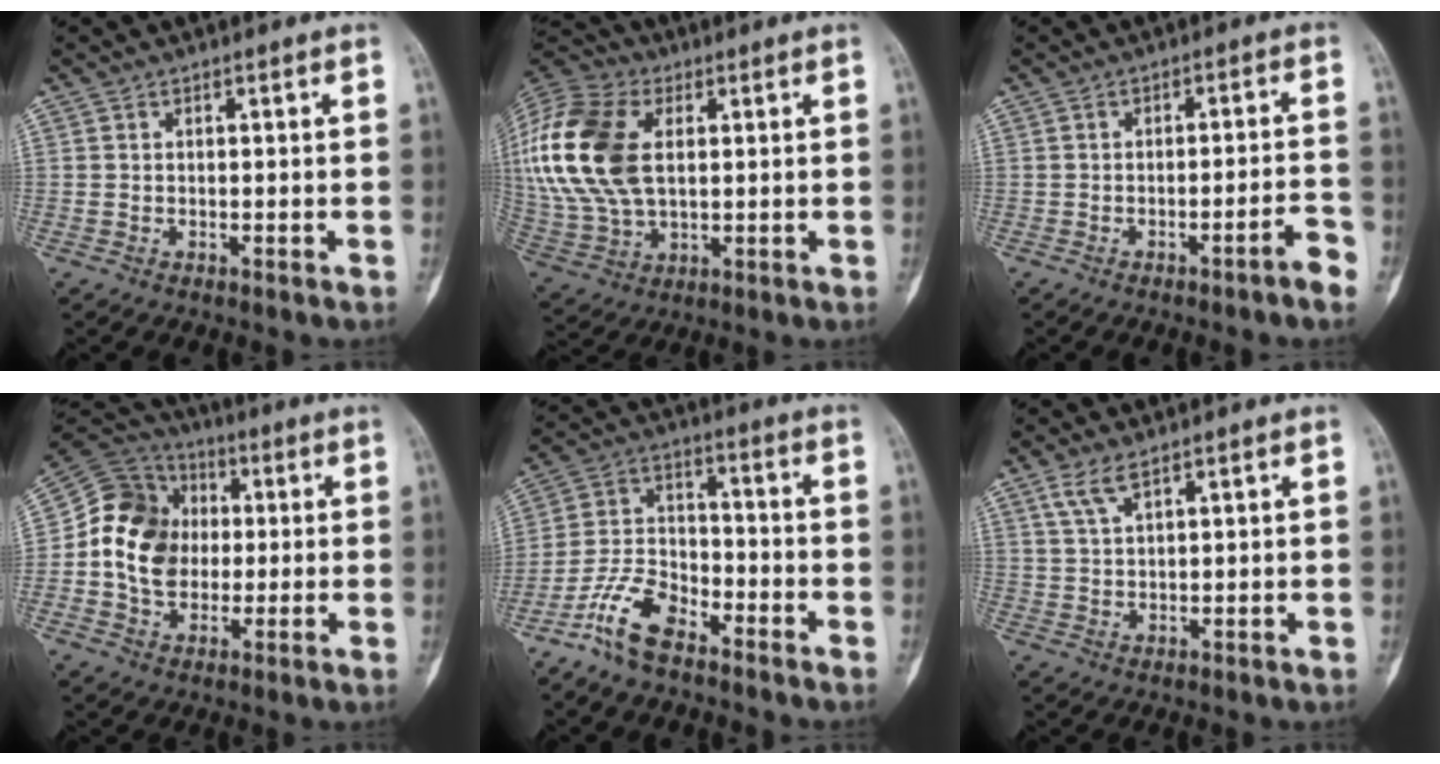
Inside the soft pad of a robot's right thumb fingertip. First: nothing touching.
{"total": 24.7, "force": [5.0, 15.6, 18.5], "torque": [-0.437, 0.014, 0.095]}
{"total": 4.4, "force": [-2.7, 0.2, 3.5], "torque": [-0.056, 0.025, -0.036]}
{"total": 14.1, "force": [-0.3, 11.5, 8.2], "torque": [-0.123, 0.025, -0.013]}
{"total": 10.2, "force": [-7.2, 4.5, 5.7], "torque": [-0.123, 0.045, -0.148]}
{"total": 3.7, "force": [2.5, 1.1, 2.5], "torque": [-0.057, -0.002, 0.058]}